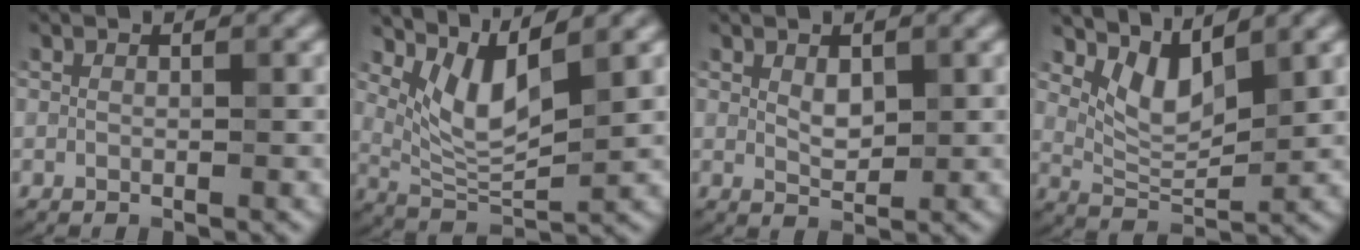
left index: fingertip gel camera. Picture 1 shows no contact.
{"total": 5.2, "force": [3.0, 1.6, 3.9], "torque": [-0.082, -0.017, 0.065]}
{"total": 1.8, "force": [0.6, 1.0, 1.4], "torque": [-0.028, -0.002, 0.013]}
{"total": 4.4, "force": [2.7, 1.8, 2.9], "torque": [-0.063, -0.016, 0.053]}